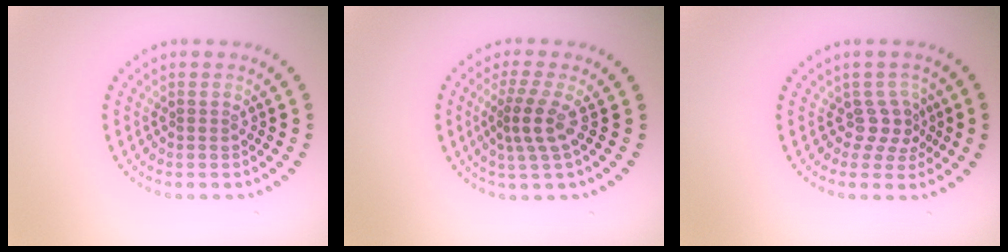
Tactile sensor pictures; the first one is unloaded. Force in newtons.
{"total": 2.9, "press": 2.2, "slide": 1.9}
{"total": 2.4, "press": 1.6, "slide": 1.8}